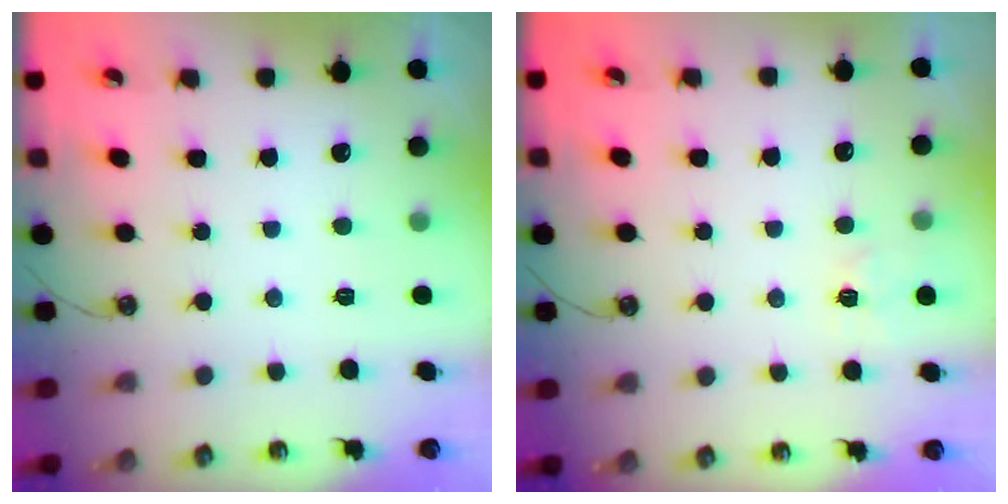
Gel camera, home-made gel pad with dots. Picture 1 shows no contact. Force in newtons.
{"total": 3.6, "press": 3.6, "slide": 0.3}